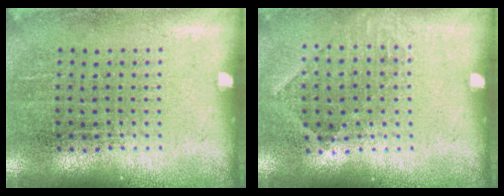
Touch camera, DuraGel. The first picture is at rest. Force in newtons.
{"total": 0.9, "press": 0.7, "slide": 0.5}